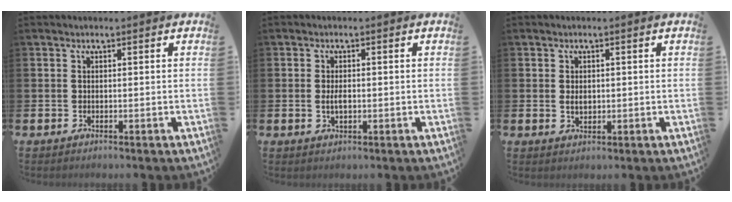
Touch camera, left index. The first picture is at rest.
{"total": 1.8, "force": [-0.1, 0.9, 1.6], "torque": [-0.029, 0.003, -0.003]}
{"total": 1.5, "force": [0.2, 1.0, 1.0], "torque": [-0.012, 0.003, 0.001]}